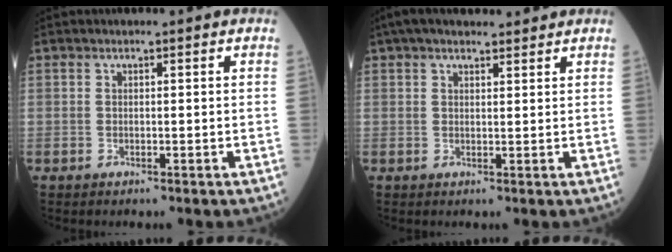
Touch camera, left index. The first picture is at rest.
{"total": 8.4, "force": [7.0, 2.1, 4.0], "torque": [-0.053, 0.035, 0.107]}